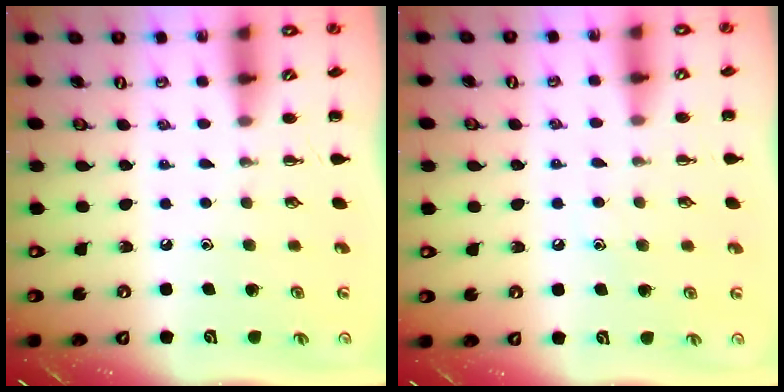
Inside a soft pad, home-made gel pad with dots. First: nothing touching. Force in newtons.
{"total": 6.4, "press": 6.2, "slide": 1.4}